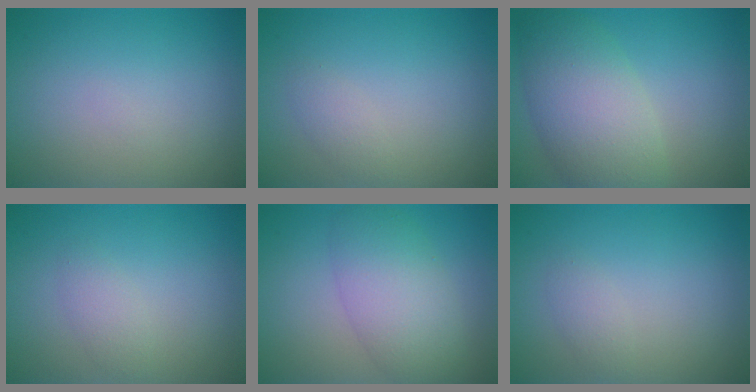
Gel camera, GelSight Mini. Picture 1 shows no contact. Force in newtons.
{"total": 1.1, "press": 1.1, "slide": 0.0}
{"total": 7.0, "press": 7.0, "slide": 0.6}
{"total": 1.4, "press": 1.4, "slide": 0.1}
{"total": 5.6, "press": 5.6, "slide": 0.1}
{"total": 1.1, "press": 1.1, "slide": 0.0}